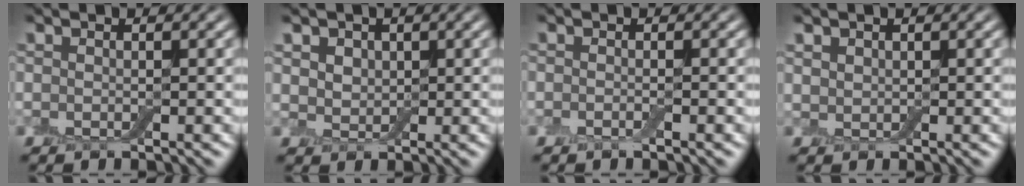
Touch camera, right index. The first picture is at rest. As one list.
[{"total": 3.4, "force": [1.6, 2.4, 1.6], "torque": [-0.040, 0.009, 0.023]}, {"total": 0.6, "force": [-0.4, 0.1, 0.5], "torque": [-0.007, -0.002, -0.007]}, {"total": 1.0, "force": [0.7, 0.8, 0.2], "torque": [-0.004, 0.000, 0.016]}]